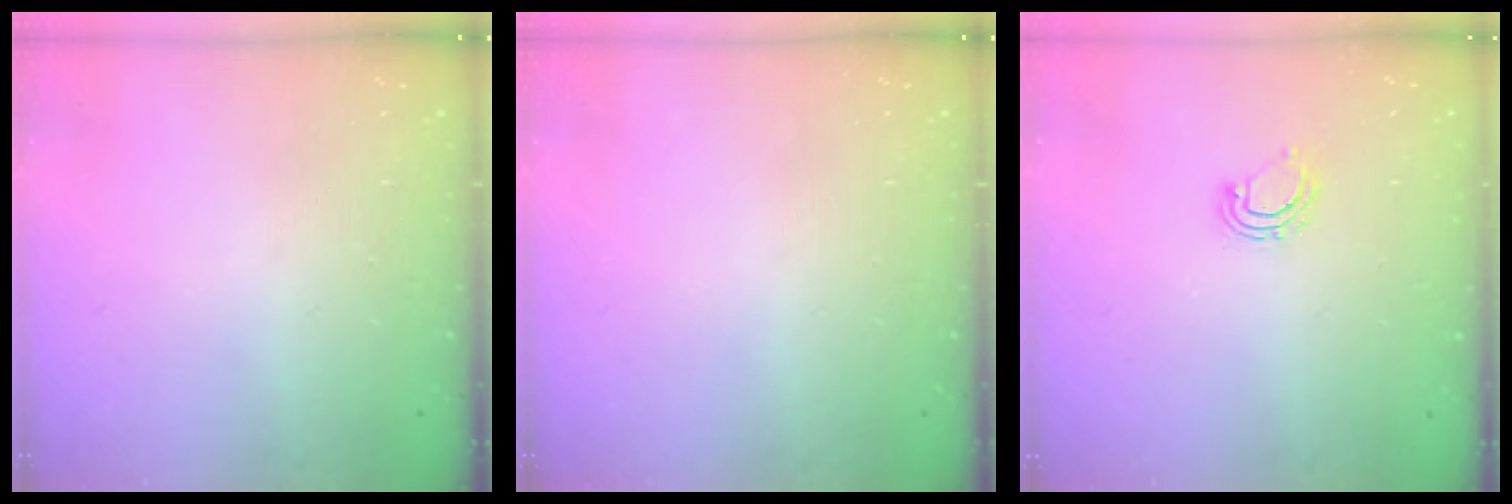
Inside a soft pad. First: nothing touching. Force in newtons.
{"total": 0.0}
{"total": 4.5, "press": 4.5, "slide": 0.2}